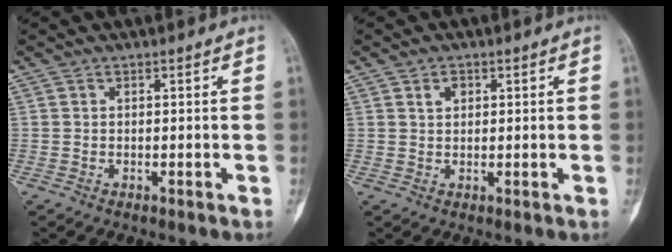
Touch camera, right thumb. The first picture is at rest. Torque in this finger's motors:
{"motor_torque": [-0.55, 0.56, 0.01, -0.01, 0.00]}